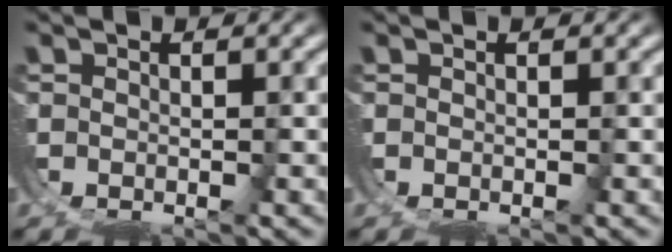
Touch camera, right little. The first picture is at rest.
{"total": 0.0}